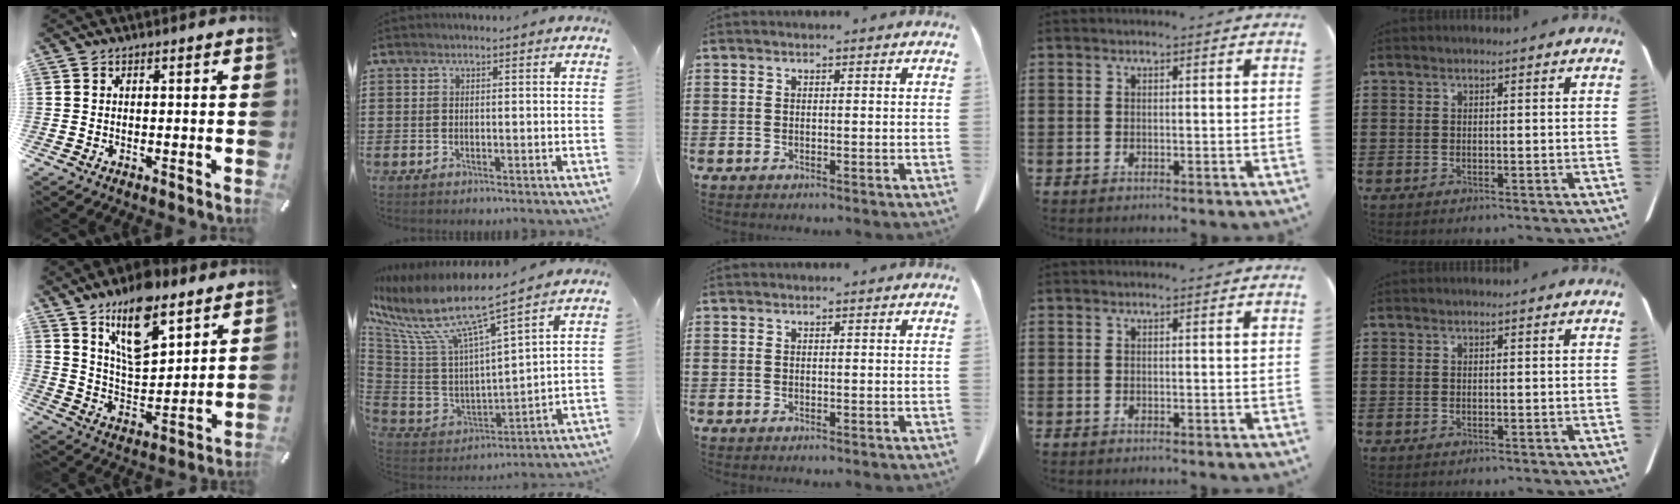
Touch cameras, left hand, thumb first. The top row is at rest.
{"thumb": {"total": 15.6, "force": [10.7, 7.0, 8.9], "torque": [-0.156, -0.052, 0.190]}, "index": {"total": 9.9, "force": [6.7, 1.6, 7.1], "torque": [-0.169, -0.052, 0.106]}}